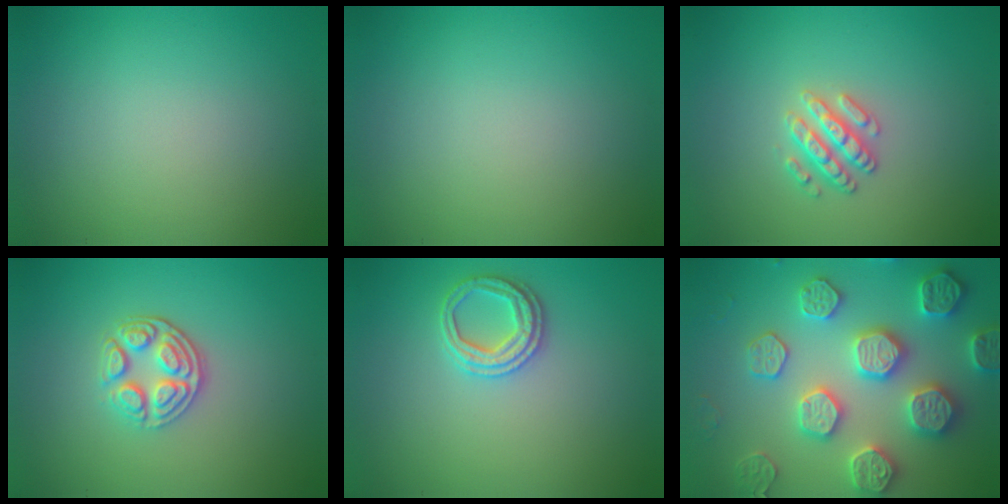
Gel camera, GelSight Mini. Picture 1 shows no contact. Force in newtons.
{"total": 0.0}
{"total": 2.5, "press": 2.4, "slide": 0.7}
{"total": 3.6, "press": 3.1, "slide": 1.8}
{"total": 2.4, "press": 2.4, "slide": 0.1}
{"total": 6.3, "press": 6.2, "slide": 1.5}